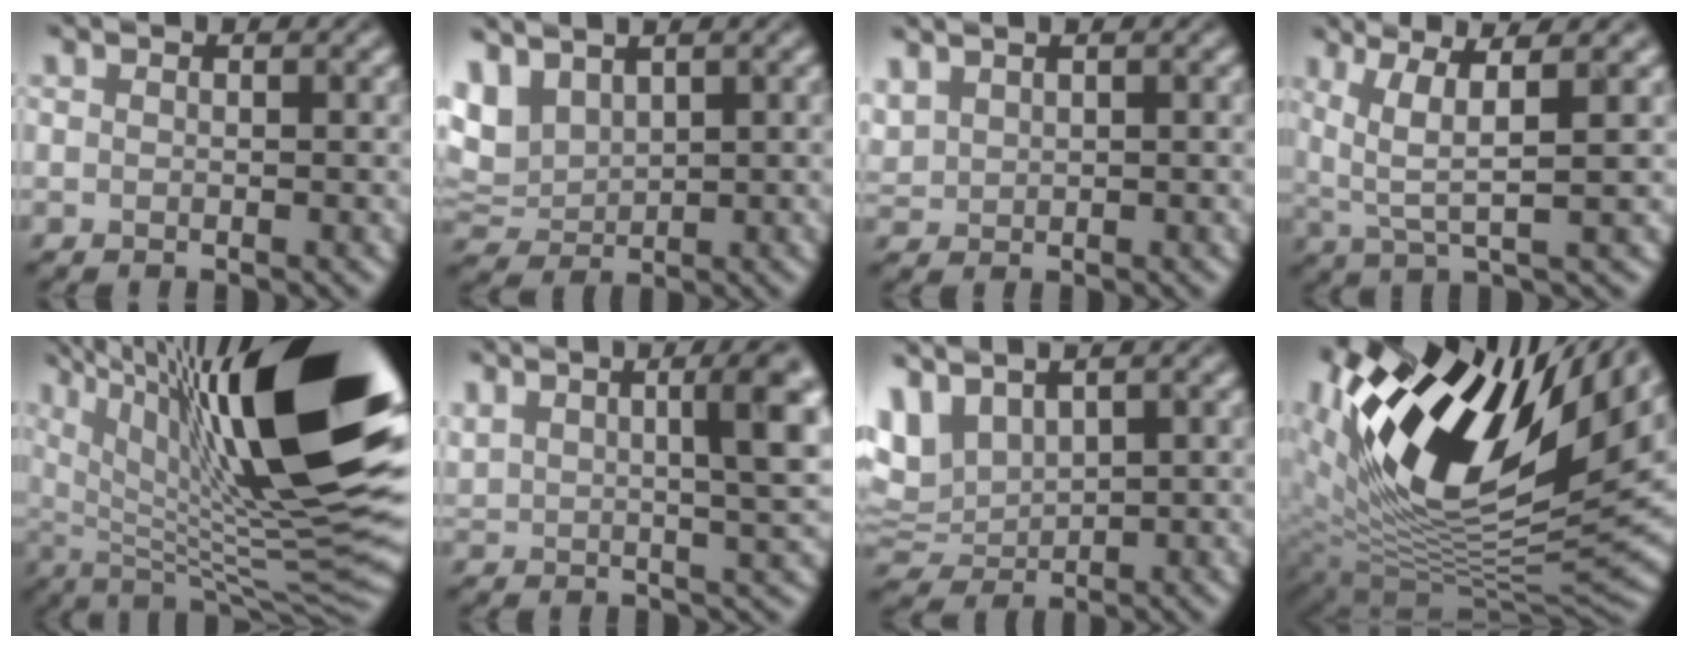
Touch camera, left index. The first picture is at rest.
{"total": 2.9, "force": [2.1, 1.2, 1.5], "torque": [-0.070, 0.012, 0.074]}
{"total": 1.1, "force": [1.1, -0.1, 0.0], "torque": [-0.031, 0.019, 0.044]}
{"total": 4.0, "force": [1.6, -0.1, 3.7], "torque": [-0.100, 0.007, 0.062]}
{"total": 17.2, "force": [6.7, 4.3, 15.3], "torque": [-0.267, 0.012, 0.149]}
{"total": 6.8, "force": [2.6, 1.7, 6.1], "torque": [-0.101, 0.018, 0.072]}
{"total": 3.6, "force": [2.5, 1.2, 2.3], "torque": [-0.088, 0.011, 0.079]}
{"total": 15.2, "force": [6.1, 7.7, 11.6], "torque": [-0.229, 0.014, 0.128]}